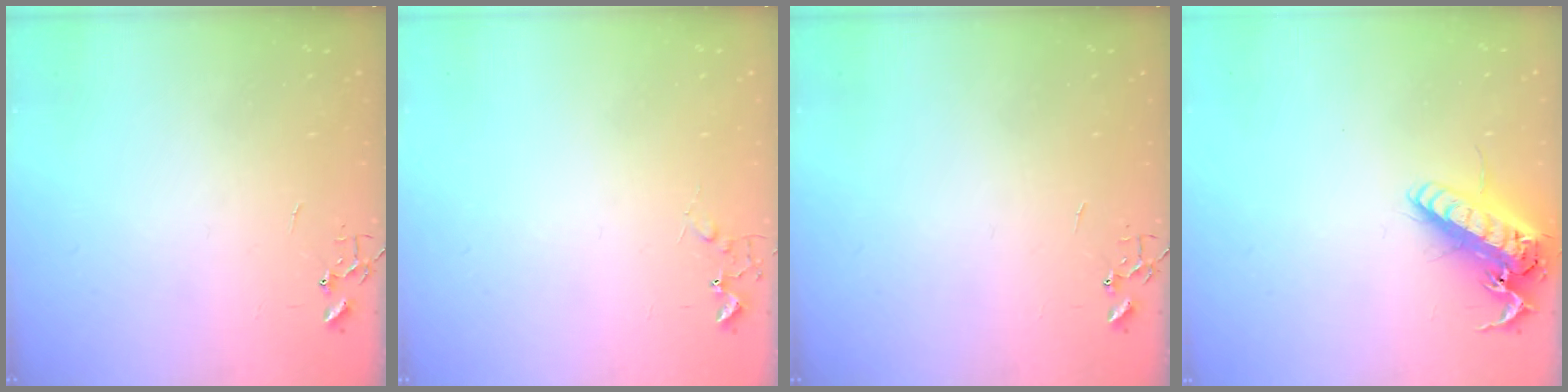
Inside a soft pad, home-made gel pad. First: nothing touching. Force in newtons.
{"total": 6.6, "press": 6.6, "slide": 0.8}
{"total": 0.0}
{"total": 17.4, "press": 17.1, "slide": 3.3}